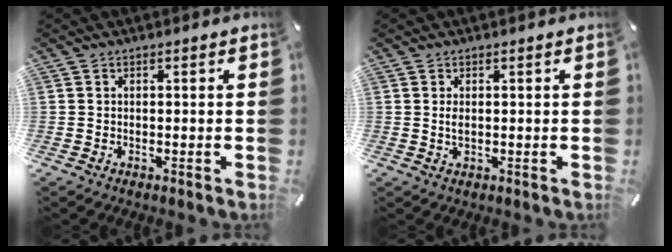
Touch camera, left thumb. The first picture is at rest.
{"total": 1.4, "force": [0.2, 0.6, 1.2], "torque": [-0.035, -0.002, 0.000]}